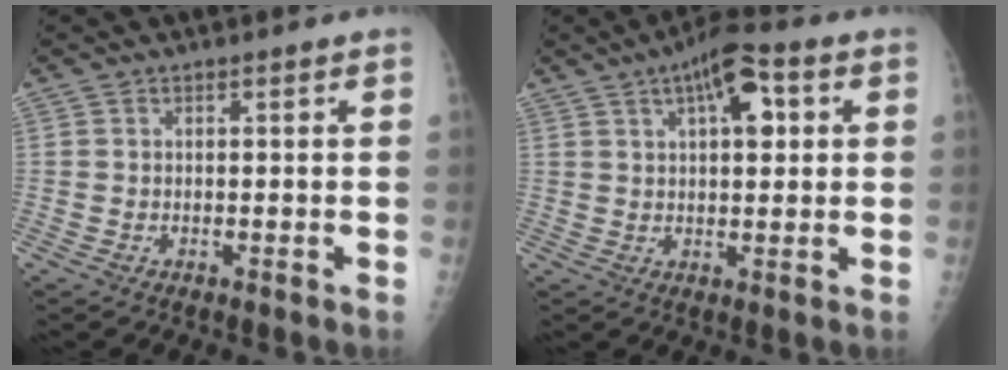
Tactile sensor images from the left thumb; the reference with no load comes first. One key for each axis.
{"total": 9.6, "fx": 3.5, "fy": 4.0, "fz": 8.0, "tx": -0.107, "ty": 0.008, "tz": 0.049}